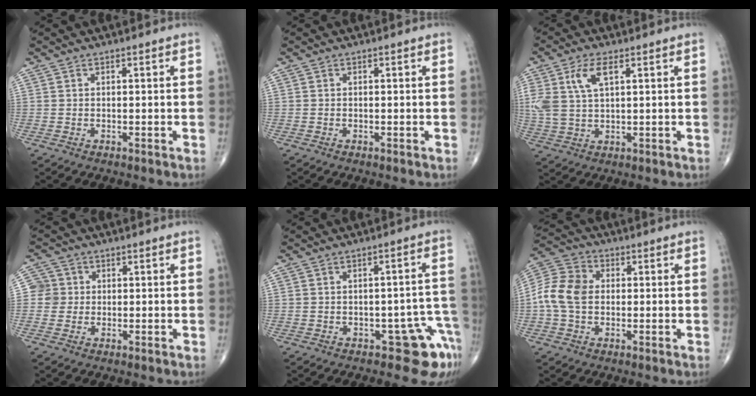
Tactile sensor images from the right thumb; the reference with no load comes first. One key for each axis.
{"total": 0.0}
{"total": 8.2, "fx": 3.0, "fy": 3.8, "fz": 6.5, "tx": -0.151, "ty": 0.002, "tz": 0.062}
{"total": 3.7, "fx": 0.2, "fy": 3.7, "fz": 0.2, "tx": 0.027, "ty": 0.009, "tz": -0.004}
{"total": 7.0, "fx": -4.1, "fy": 3.6, "fz": 4.3, "tx": -0.010, "ty": 0.041, "tz": -0.049}
{"total": 9.6, "fx": -0.2, "fy": 7.1, "fz": 6.5, "tx": -0.128, "ty": 0.026, "tz": -0.014}